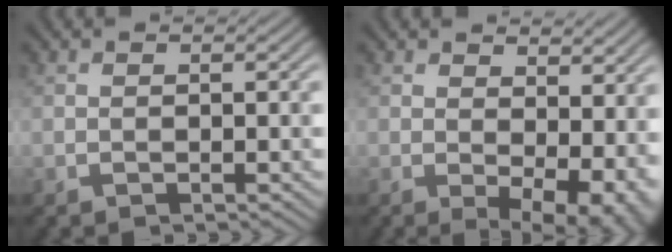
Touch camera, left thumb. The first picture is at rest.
{"total": 7.9, "force": [1.0, 4.2, 6.7], "torque": [-0.090, -0.011, 0.027]}